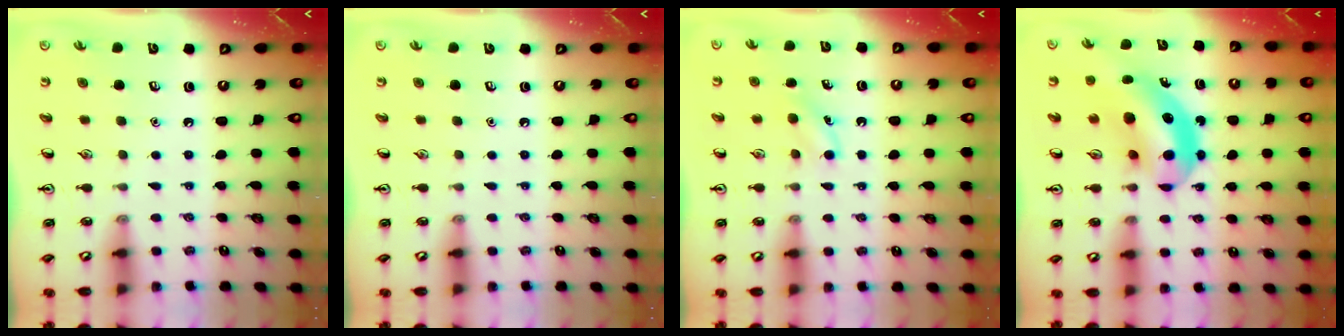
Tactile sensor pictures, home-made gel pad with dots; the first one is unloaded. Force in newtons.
{"total": 0.0}
{"total": 4.1, "press": 3.9, "slide": 1.3}
{"total": 11.7, "press": 11.0, "slide": 4.0}